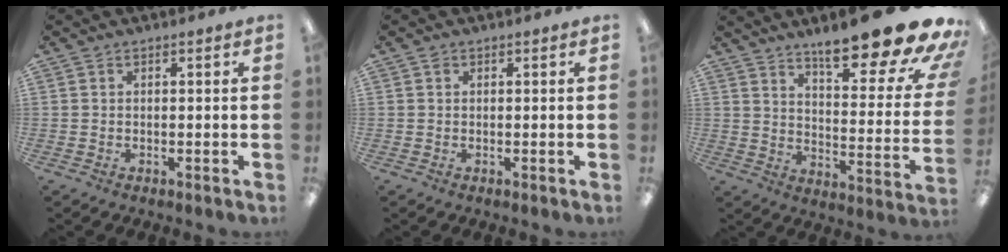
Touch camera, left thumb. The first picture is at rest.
{"total": 0.5, "force": [0.2, 0.4, 0.2], "torque": [-0.004, 0.004, 0.004]}
{"total": 21.0, "force": [15.4, 4.2, 13.6], "torque": [-0.185, -0.123, 0.245]}